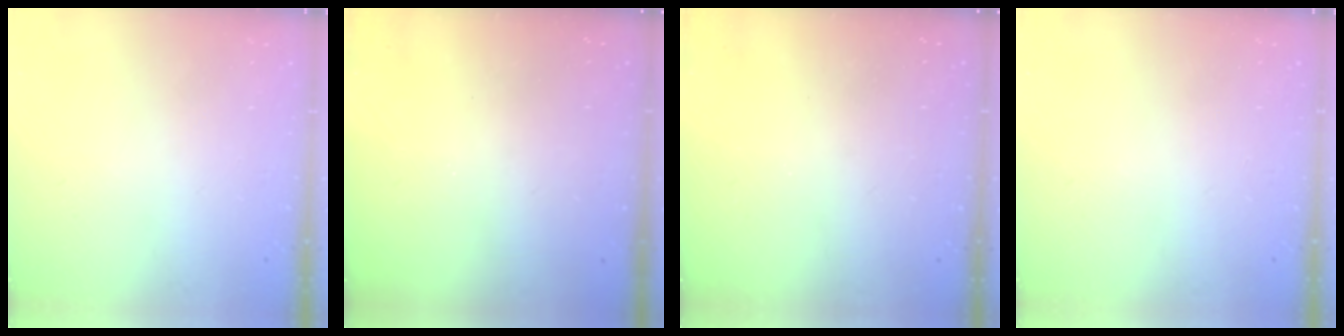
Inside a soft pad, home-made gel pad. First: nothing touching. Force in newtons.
{"total": 3.0, "press": 3.0, "slide": 0.1}
{"total": 3.3, "press": 3.3, "slide": 0.1}
{"total": 0.0}